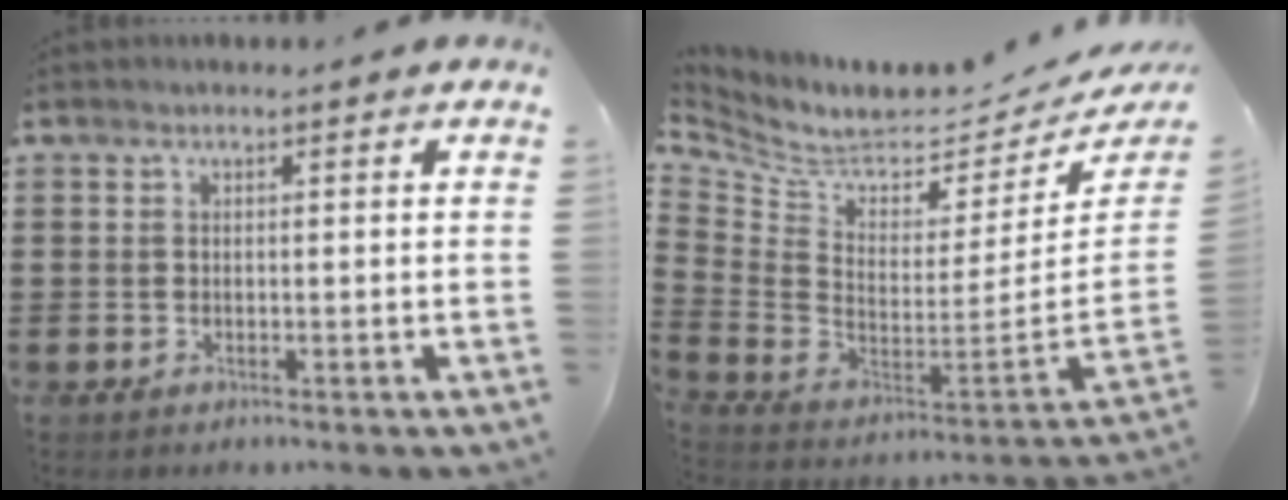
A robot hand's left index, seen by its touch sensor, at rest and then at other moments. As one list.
[{"total": 5.1, "force": [4.0, 1.8, 2.6], "torque": [-0.079, -0.052, 0.065]}]